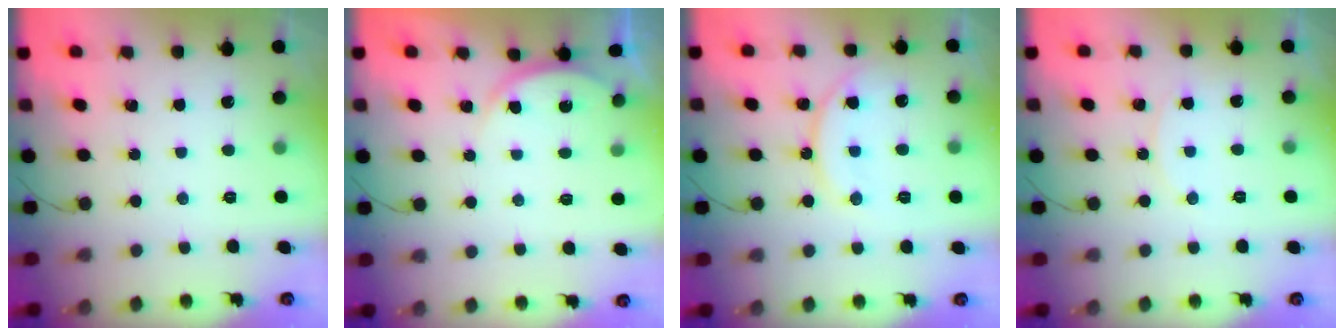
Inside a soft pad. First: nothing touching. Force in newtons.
{"total": 3.1, "press": 3.1, "slide": 0.5}
{"total": 13.3, "press": 13.3, "slide": 1.1}
{"total": 4.8, "press": 4.8, "slide": 0.4}